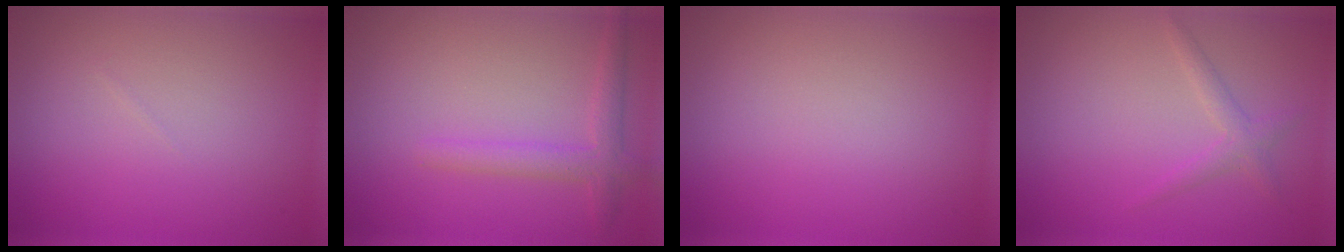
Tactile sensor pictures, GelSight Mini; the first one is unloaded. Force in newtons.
{"total": 2.4, "press": 2.4, "slide": 0.0}
{"total": 0.0}
{"total": 1.5, "press": 1.5, "slide": 0.1}